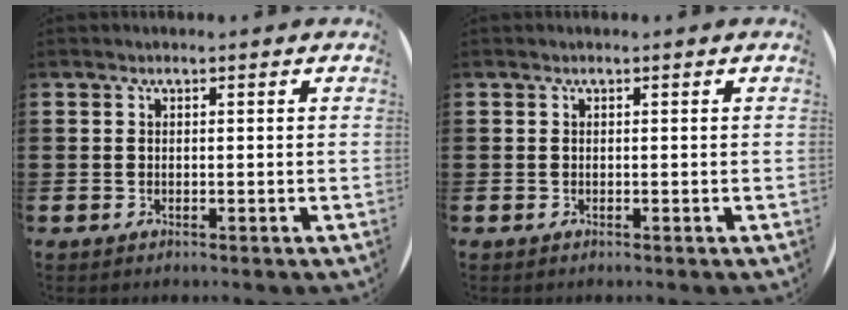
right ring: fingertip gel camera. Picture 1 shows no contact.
{"total": 0.0}